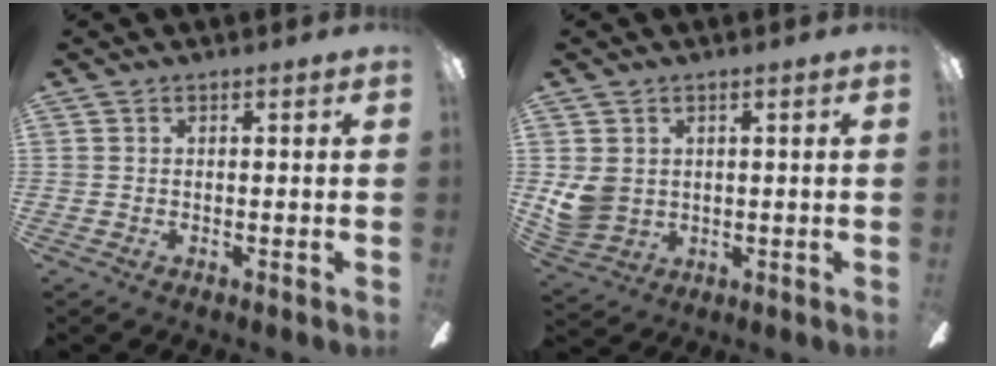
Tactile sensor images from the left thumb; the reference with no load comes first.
{"total": 6.1, "force": [1.3, 5.3, 2.7], "torque": [-0.063, 0.007, 0.028]}